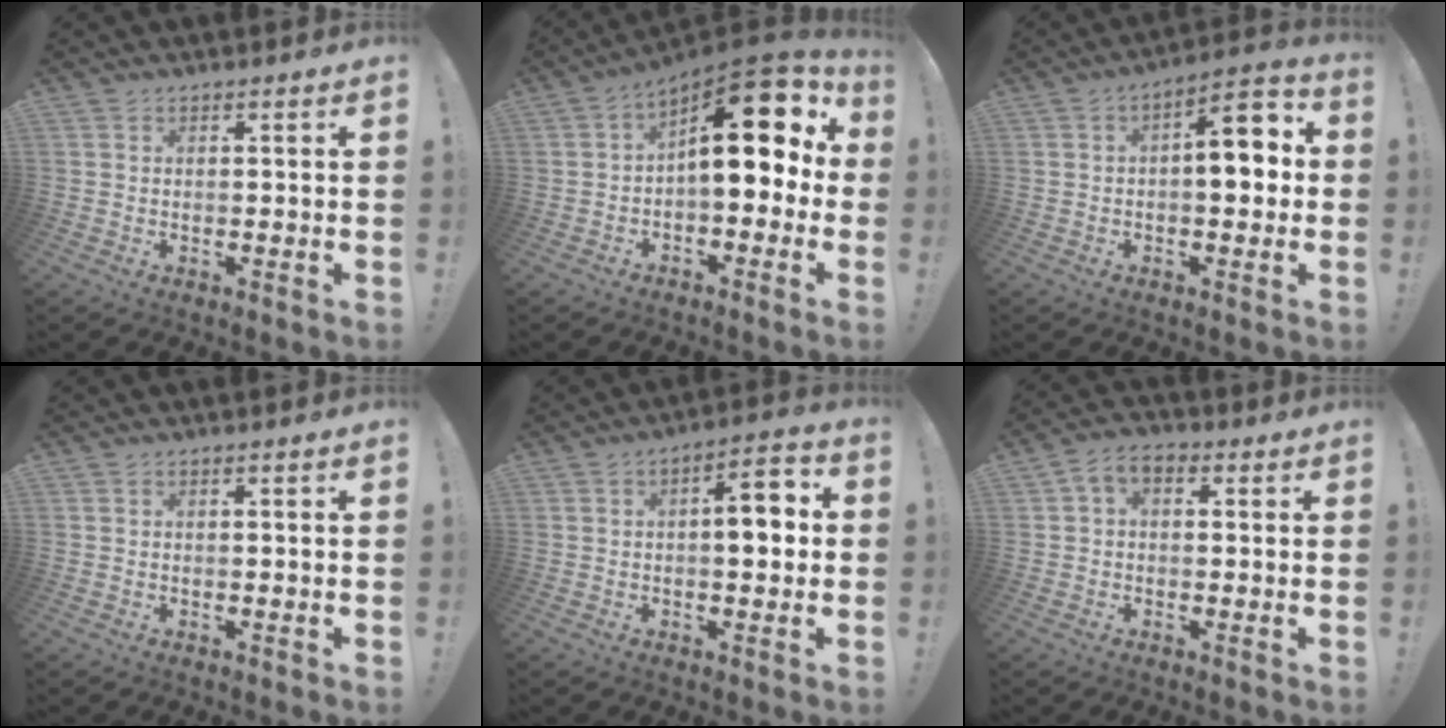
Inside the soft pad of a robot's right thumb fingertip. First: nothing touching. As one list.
[{"total": 18.6, "force": [4.8, 8.1, 16.0], "torque": [-0.220, -0.028, 0.084]}, {"total": 10.7, "force": [0.5, 5.2, 9.4], "torque": [-0.115, 0.001, 0.003]}, {"total": 0.0}, {"total": 8.8, "force": [0.1, 3.8, 8.0], "torque": [-0.101, 0.005, -0.005]}, {"total": 4.8, "force": [0.6, 3.1, 3.5], "torque": [-0.060, 0.005, 0.014]}]